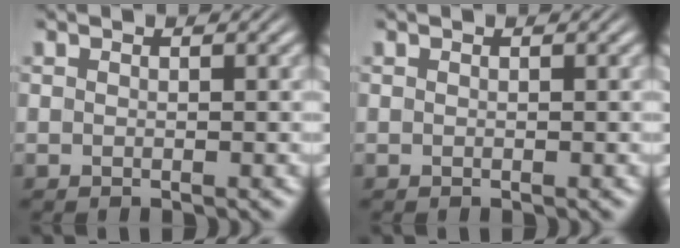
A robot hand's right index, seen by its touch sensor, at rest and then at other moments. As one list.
[{"total": 0.0}]